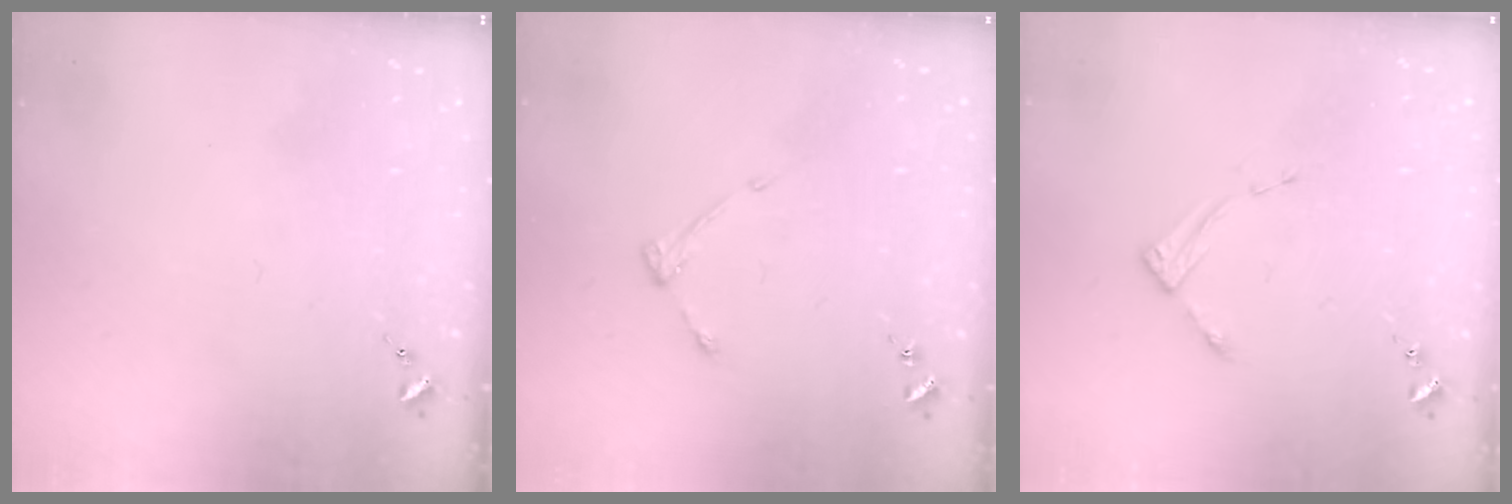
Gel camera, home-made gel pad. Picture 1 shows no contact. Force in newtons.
{"total": 3.2, "press": 3.1, "slide": 0.5}
{"total": 2.6, "press": 2.6, "slide": 0.4}